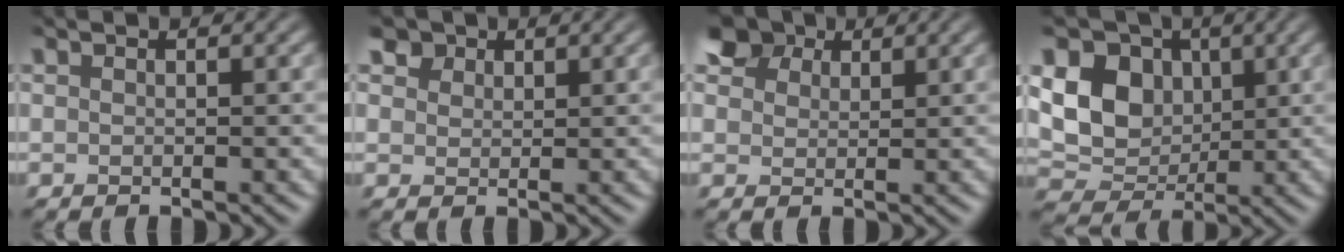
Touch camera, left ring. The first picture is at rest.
{"total": 2.9, "force": [1.8, 2.0, 1.1], "torque": [-0.033, -0.009, 0.036]}
{"total": 5.2, "force": [3.4, 3.2, 2.3], "torque": [-0.065, -0.003, 0.058]}
{"total": 8.5, "force": [1.0, 6.6, 5.3], "torque": [-0.098, -0.004, 0.002]}